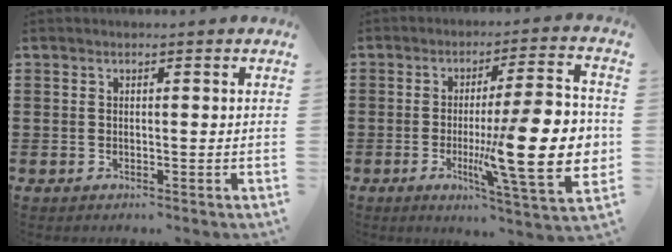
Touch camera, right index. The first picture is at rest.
{"total": 18.3, "force": [-1.7, 4.3, 17.7], "torque": [-0.269, -0.018, -0.019]}